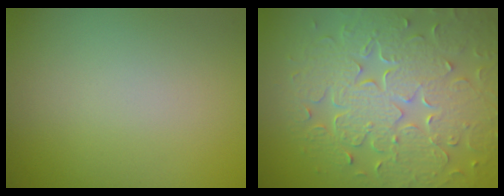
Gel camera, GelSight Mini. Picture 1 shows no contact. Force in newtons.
{"total": 8.9, "press": 6.2, "slide": 6.4}